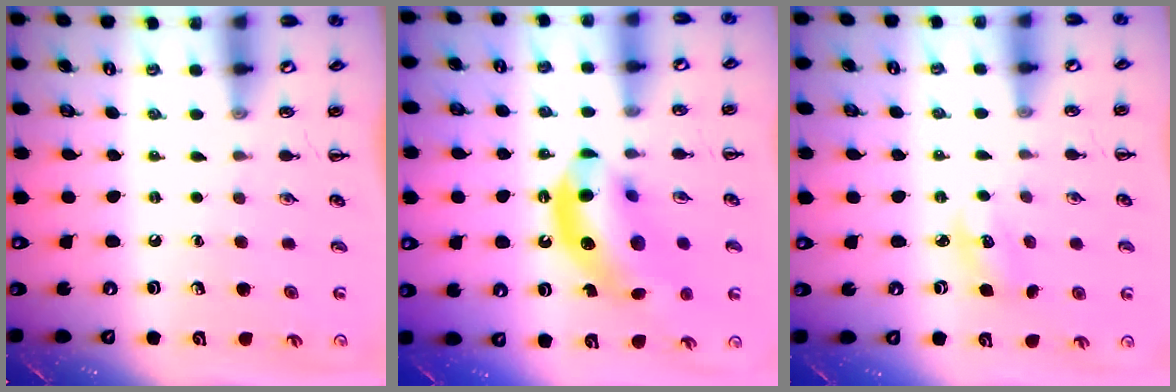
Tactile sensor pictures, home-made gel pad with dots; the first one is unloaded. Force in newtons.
{"total": 15.5, "press": 14.9, "slide": 4.2}
{"total": 3.8, "press": 3.6, "slide": 1.1}